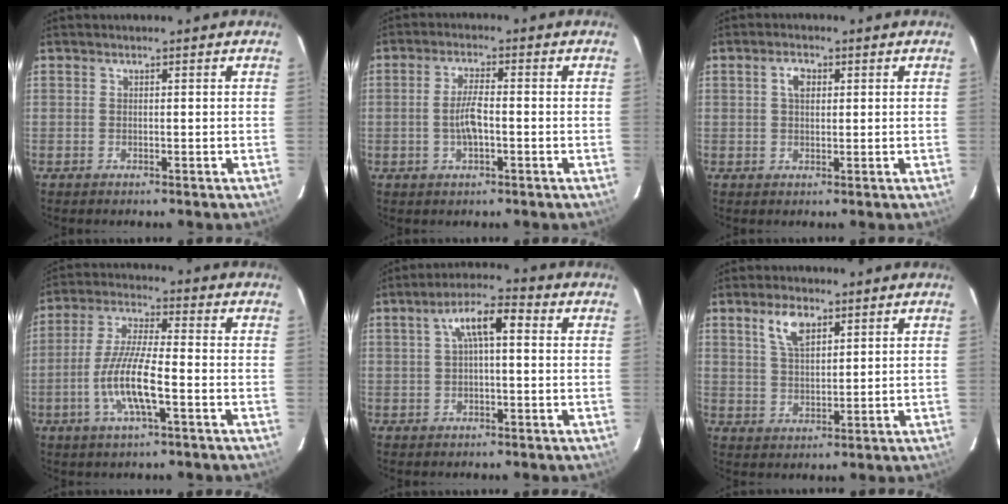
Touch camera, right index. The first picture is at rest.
{"total": 5.0, "force": [-1.1, 1.5, 4.6], "torque": [-0.092, 0.002, -0.019]}
{"total": 2.8, "force": [0.8, 1.7, 2.0], "torque": [-0.038, 0.009, 0.015]}
{"total": 10.8, "force": [-3.6, 1.6, 10.0], "torque": [-0.207, -0.005, -0.070]}
{"total": 6.7, "force": [1.1, 2.1, 6.2], "torque": [-0.114, 0.022, 0.020]}
{"total": 6.1, "force": [3.4, 2.8, 4.2], "torque": [-0.078, 0.008, 0.067]}